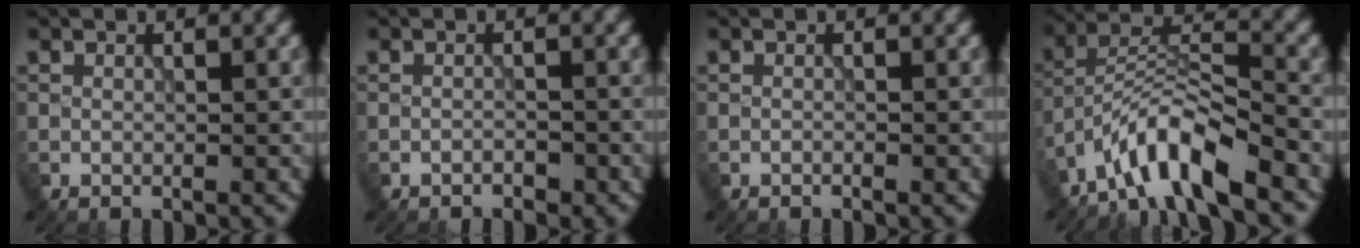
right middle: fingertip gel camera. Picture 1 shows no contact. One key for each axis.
{"total": 0.7, "fx": -0.6, "fy": 0.3, "fz": 0.2, "tx": -0.001, "ty": 0.002, "tz": -0.010}
{"total": 0.0}
{"total": 7.0, "fx": -5.2, "fy": 1.5, "fz": 4.4, "tx": -0.074, "ty": 0.011, "tz": -0.100}